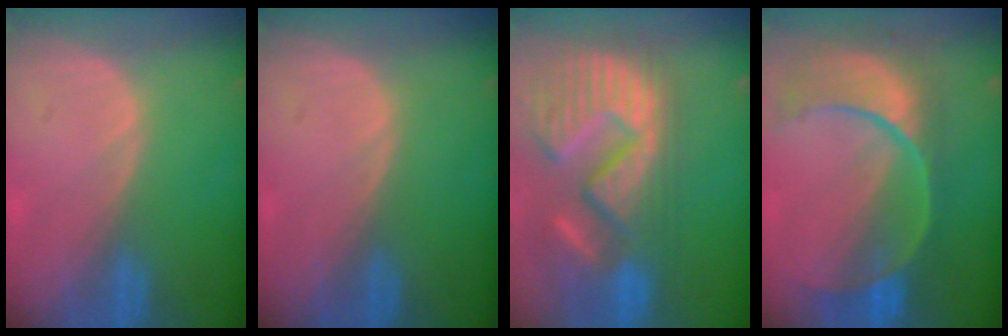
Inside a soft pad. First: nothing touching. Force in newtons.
{"total": 0.0}
{"total": 15.4, "press": 12.8, "slide": 8.6}
{"total": 11.6, "press": 9.6, "slide": 6.5}